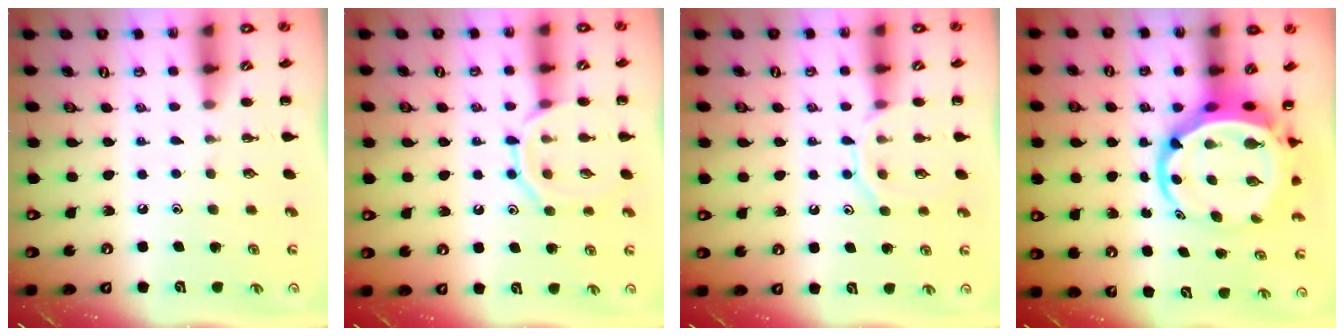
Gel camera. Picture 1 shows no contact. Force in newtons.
{"total": 10.6, "press": 10.6, "slide": 0.7}
{"total": 9.4, "press": 9.4, "slide": 0.6}
{"total": 9.2, "press": 8.8, "slide": 2.4}